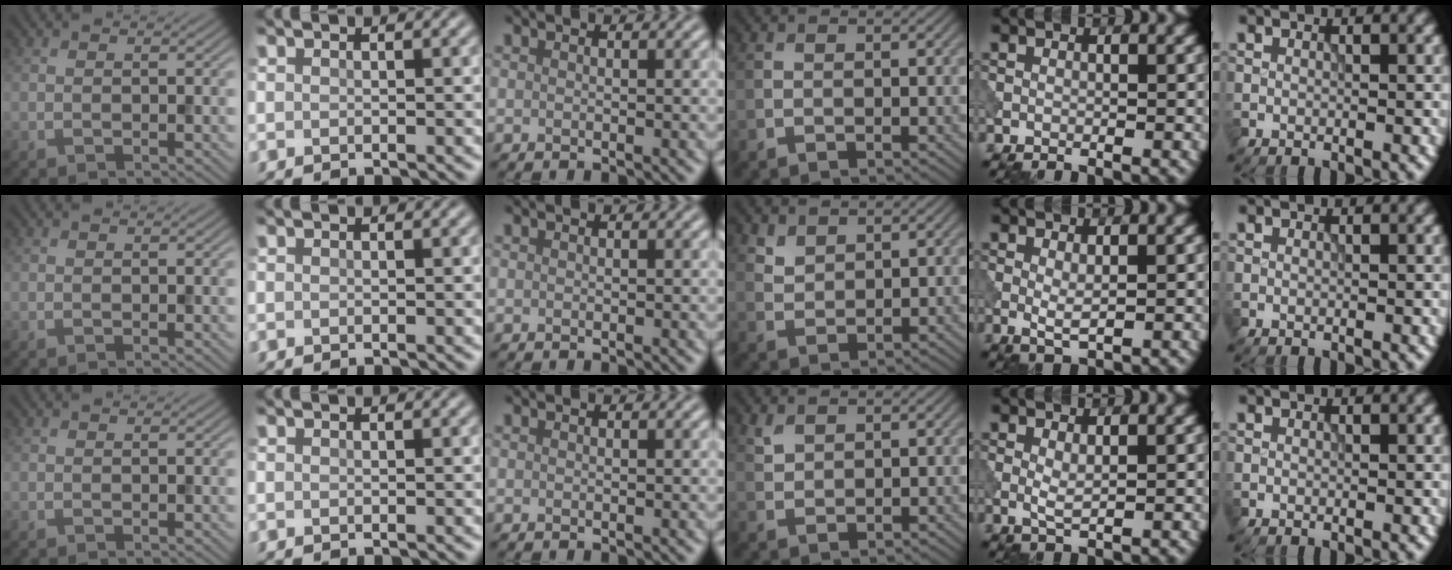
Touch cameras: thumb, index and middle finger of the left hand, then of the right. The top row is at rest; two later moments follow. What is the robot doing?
{"motion": "dispense", "object": "pipette"}